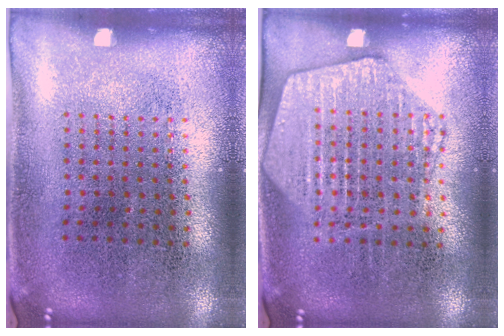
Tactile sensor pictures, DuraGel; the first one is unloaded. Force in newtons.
{"total": 1.9, "press": 1.8, "slide": 0.5}